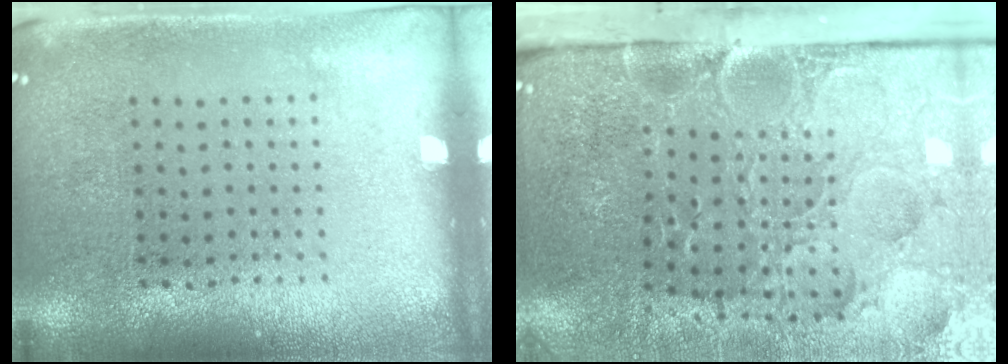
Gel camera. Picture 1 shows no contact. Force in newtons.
{"total": 5.5, "press": 4.2, "slide": 3.5}